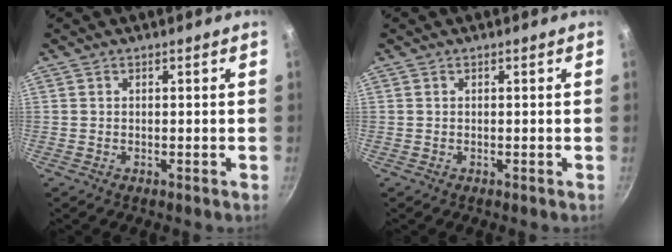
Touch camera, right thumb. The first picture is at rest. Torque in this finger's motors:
{"motor_torque": [-0.06, 0.06, 0.00, 0.00, 0.00]}